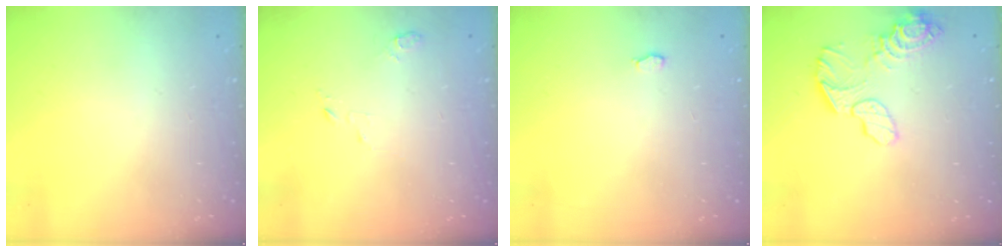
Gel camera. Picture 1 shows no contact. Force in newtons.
{"total": 2.8, "press": 2.8, "slide": 0.3}
{"total": 2.8, "press": 2.8, "slide": 0.3}
{"total": 13.0, "press": 13.0, "slide": 1.1}